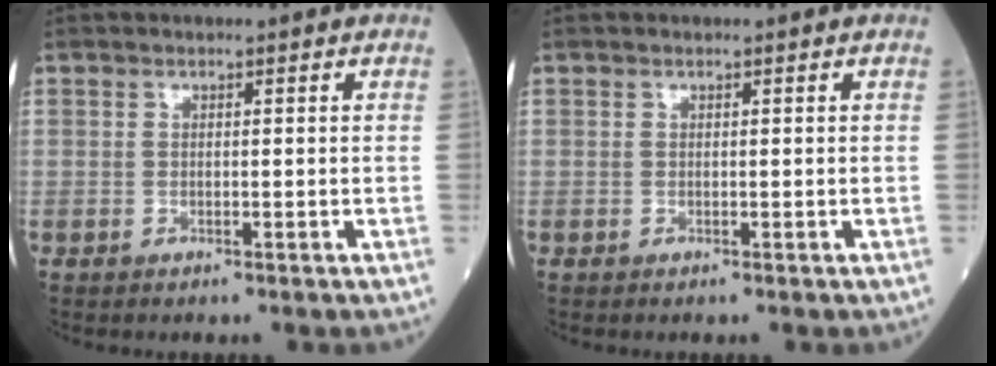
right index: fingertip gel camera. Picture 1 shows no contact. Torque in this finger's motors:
{"motor_torque": [0.00, 0.00, 0.00, 0.00]}